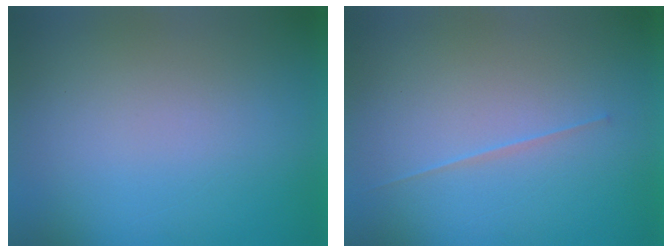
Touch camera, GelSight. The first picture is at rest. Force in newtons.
{"total": 1.3}